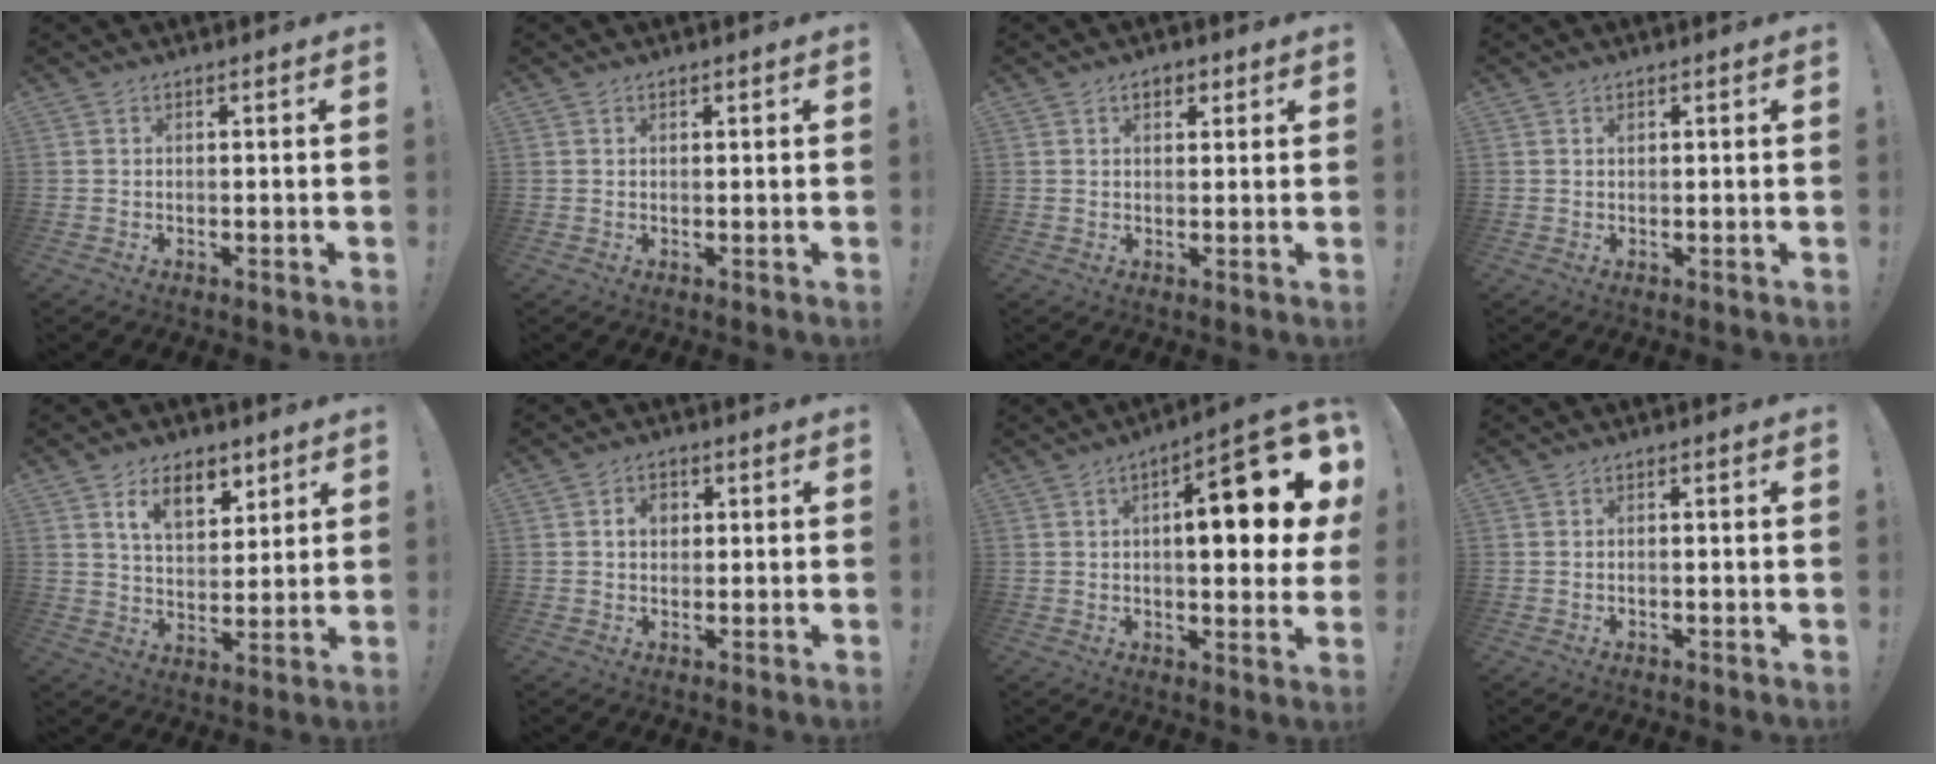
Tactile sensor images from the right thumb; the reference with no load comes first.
{"total": 0.6, "force": [0.5, 0.3, 0.2], "torque": [0.003, -0.002, 0.009]}
{"total": 3.2, "force": [1.4, 2.1, 1.9], "torque": [-0.026, 0.003, 0.023]}
{"total": 0.5, "force": [0.4, 0.3, 0.2], "torque": [-0.003, 0.000, 0.008]}
{"total": 11.2, "force": [6.4, 6.3, 6.6], "torque": [-0.095, -0.025, 0.116]}
{"total": 4.2, "force": [0.8, 3.2, 2.6], "torque": [-0.041, 0.003, 0.011]}
{"total": 17.9, "force": [3.5, 5.5, 16.7], "torque": [-0.213, -0.016, 0.041]}
{"total": 0.6, "force": [-0.5, 0.1, 0.3], "torque": [-0.007, 0.002, -0.008]}